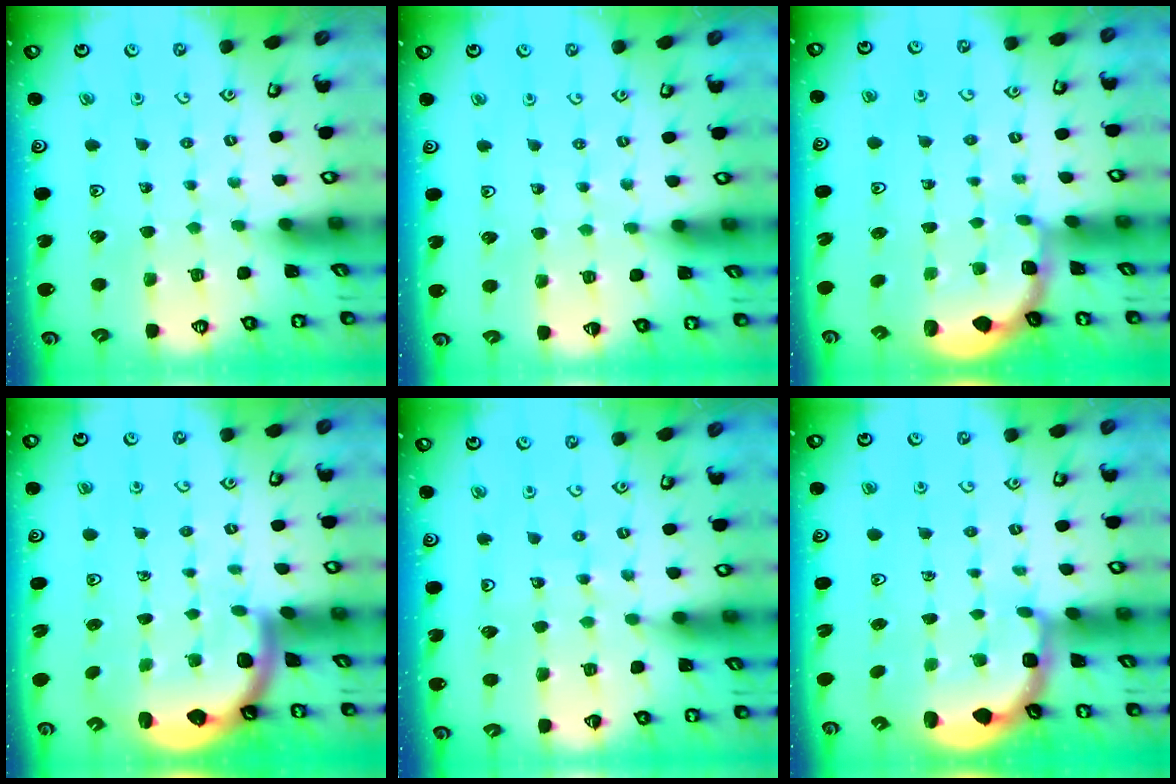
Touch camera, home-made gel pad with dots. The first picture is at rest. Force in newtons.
{"total": 3.0, "press": 2.9, "slide": 0.6}
{"total": 1.8, "press": 1.7, "slide": 0.7}
{"total": 2.3, "press": 2.3, "slide": 0.4}
{"total": 5.9, "press": 5.9, "slide": 0.8}
{"total": 3.0, "press": 2.0, "slide": 2.2}